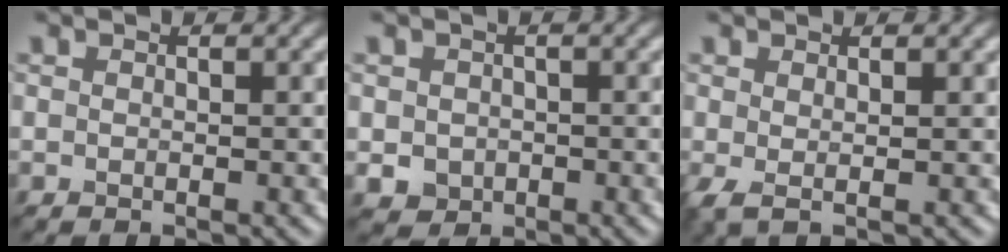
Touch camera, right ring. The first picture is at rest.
{"total": 2.0, "force": [-0.4, 1.9, 0.7], "torque": [-0.011, -0.006, -0.006]}
{"total": 1.3, "force": [0.2, 0.3, 1.2], "torque": [-0.027, 0.000, 0.004]}